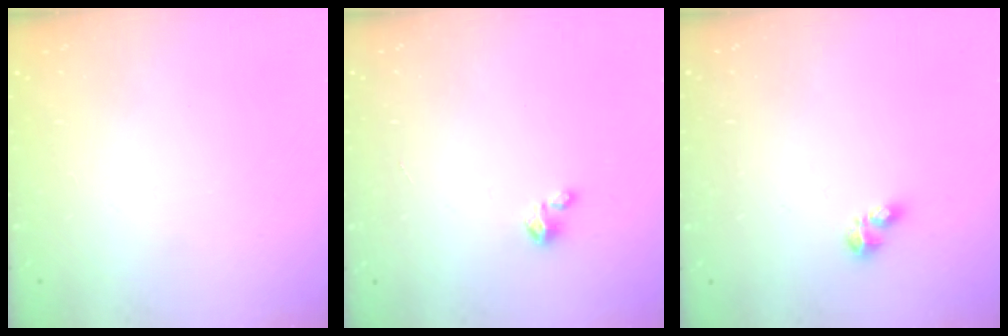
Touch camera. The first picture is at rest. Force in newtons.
{"total": 1.8, "press": 1.8, "slide": 0.1}
{"total": 4.5, "press": 4.5, "slide": 0.5}